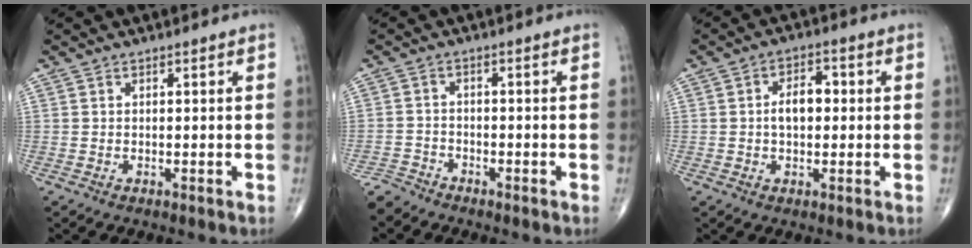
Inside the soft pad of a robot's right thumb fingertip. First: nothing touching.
{"total": 3.2, "force": [-3.0, 1.0, -0.1], "torque": [0.000, 0.000, -0.064]}
{"total": 5.6, "force": [0.2, 3.4, 4.5], "torque": [-0.067, 0.015, -0.003]}